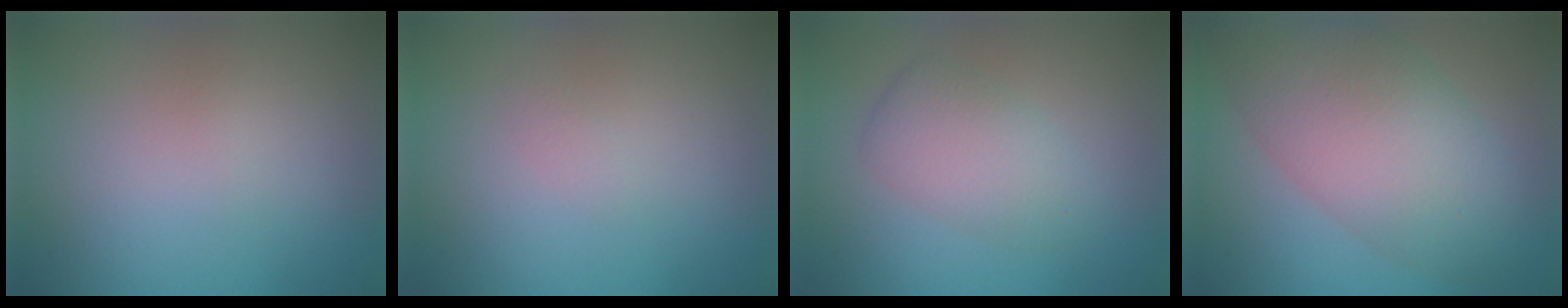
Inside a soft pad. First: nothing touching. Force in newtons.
{"total": 0.5, "press": 0.5, "slide": 0.0}
{"total": 3.5, "press": 3.5, "slide": 0.1}
{"total": 9.5, "press": 9.5, "slide": 0.4}